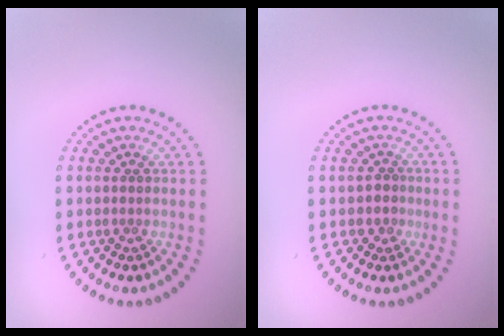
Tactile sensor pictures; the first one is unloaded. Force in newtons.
{"total": 1.1, "press": 0.7, "slide": 0.9}